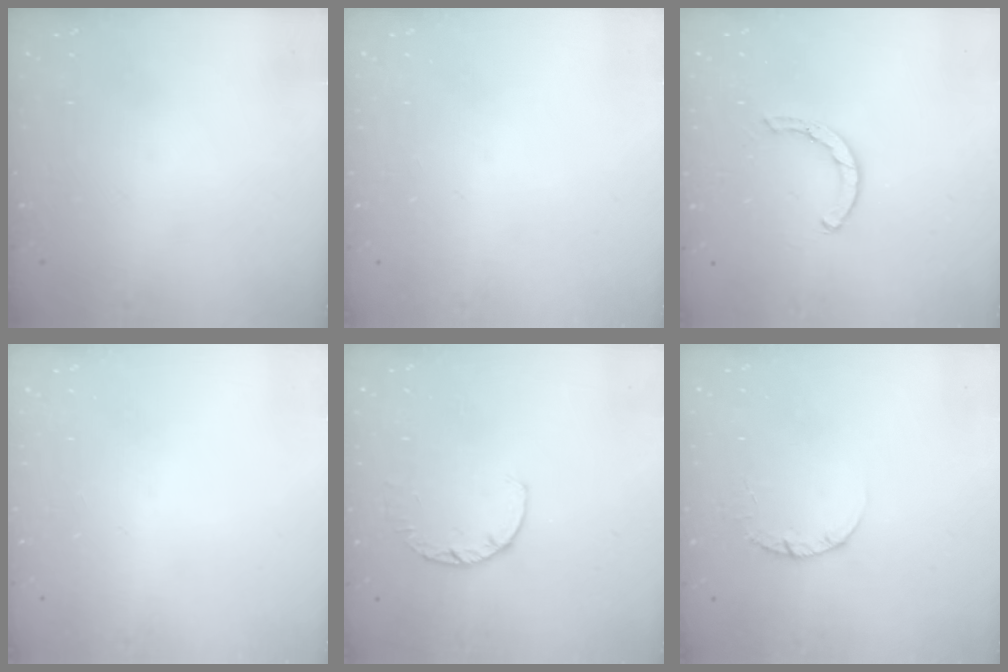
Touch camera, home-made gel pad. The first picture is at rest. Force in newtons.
{"total": 0.0}
{"total": 2.5, "press": 2.5, "slide": 0.1}
{"total": 0.0}
{"total": 3.0, "press": 2.9, "slide": 0.4}
{"total": 2.4, "press": 2.4, "slide": 0.3}